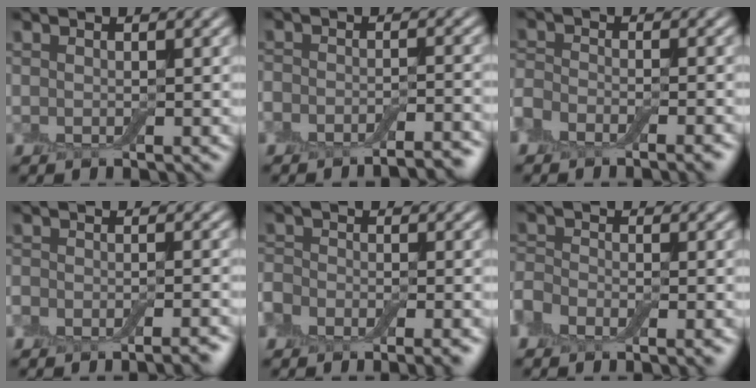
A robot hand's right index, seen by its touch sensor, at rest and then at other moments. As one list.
[{"total": 5.5, "force": [-4.9, 1.5, 1.9], "torque": [-0.029, 0.003, -0.066]}, {"total": 4.6, "force": [-3.6, 2.1, 2.1], "torque": [-0.027, 0.002, -0.061]}, {"total": 4.6, "force": [-3.9, 1.5, 2.0], "torque": [-0.028, 0.003, -0.053]}, {"total": 6.8, "force": [-5.4, 3.3, 2.8], "torque": [-0.024, -0.007, -0.079]}, {"total": 5.0, "force": [-3.6, 2.6, 2.4], "torque": [-0.030, 0.000, -0.067]}]